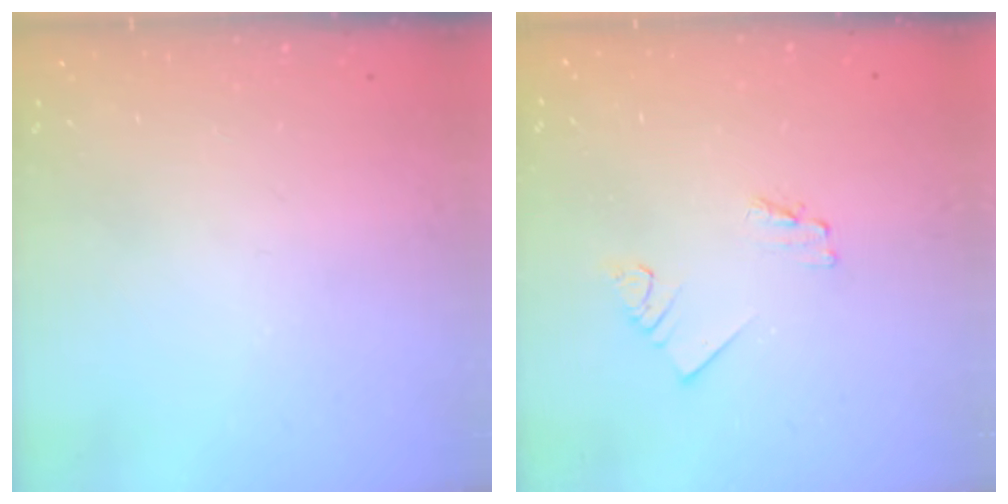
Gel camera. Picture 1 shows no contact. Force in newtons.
{"total": 1.7, "press": 1.7, "slide": 0.3}